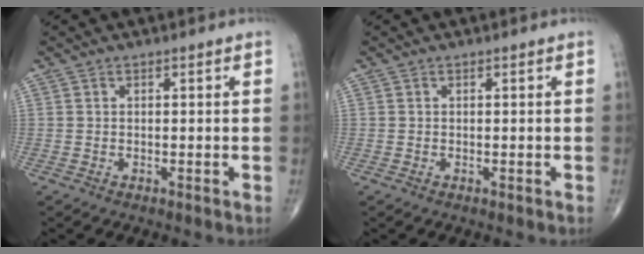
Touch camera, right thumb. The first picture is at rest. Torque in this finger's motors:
{"motor_torque": [2.54, 2.47, 0.04, -0.10, 0.03]}